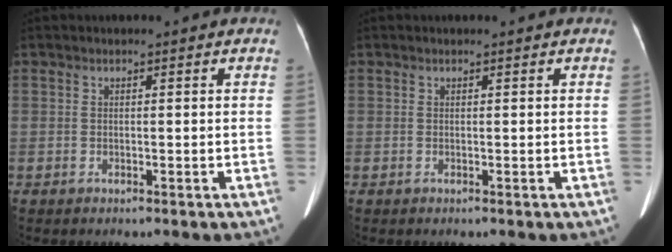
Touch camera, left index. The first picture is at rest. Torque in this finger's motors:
{"motor_torque": [-0.01, 0.01, 0.00, 0.00]}